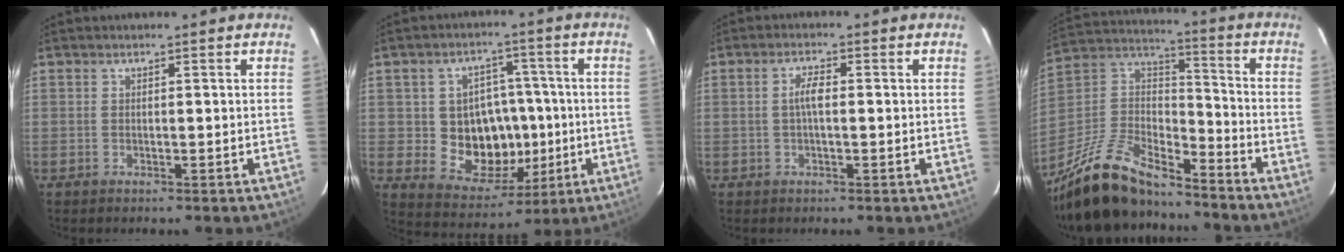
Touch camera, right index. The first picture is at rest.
{"total": 12.6, "force": [-1.3, 10.8, 6.4], "torque": [-0.127, 0.010, 0.003]}
{"total": 2.8, "force": [-0.1, 0.8, 2.6], "torque": [-0.053, 0.006, -0.001]}
{"total": 21.5, "force": [-17.0, 7.1, 11.0], "torque": [-0.241, -0.009, -0.302]}